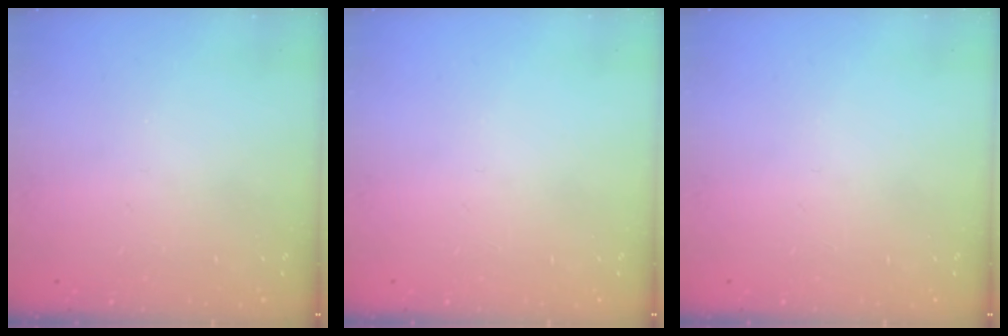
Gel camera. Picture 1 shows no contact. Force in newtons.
{"total": 0.0}
{"total": 0.0}